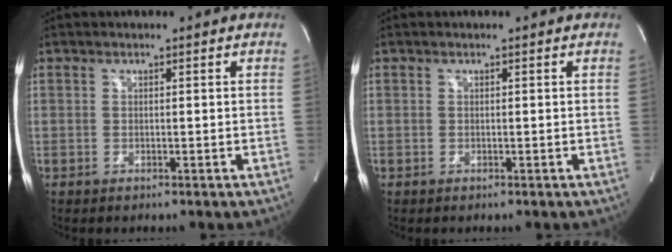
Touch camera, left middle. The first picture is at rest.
{"total": 0.0}